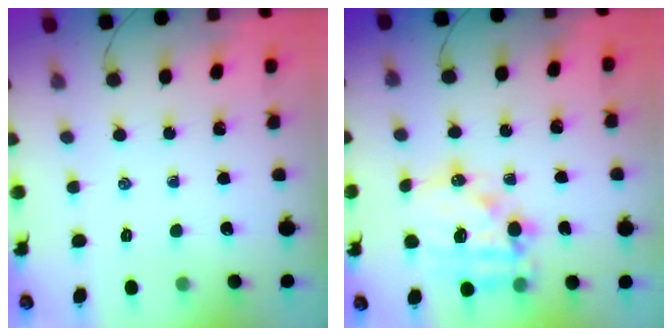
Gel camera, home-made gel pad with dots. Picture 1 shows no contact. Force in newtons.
{"total": 16.0, "press": 15.6, "slide": 3.6}